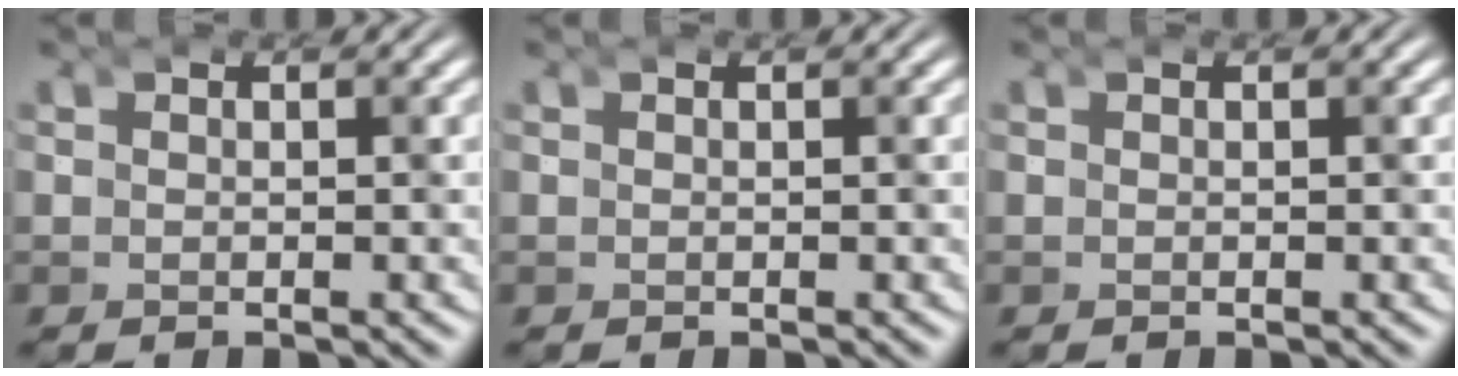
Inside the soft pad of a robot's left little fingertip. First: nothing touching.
{"total": 0.0}
{"total": 0.0}